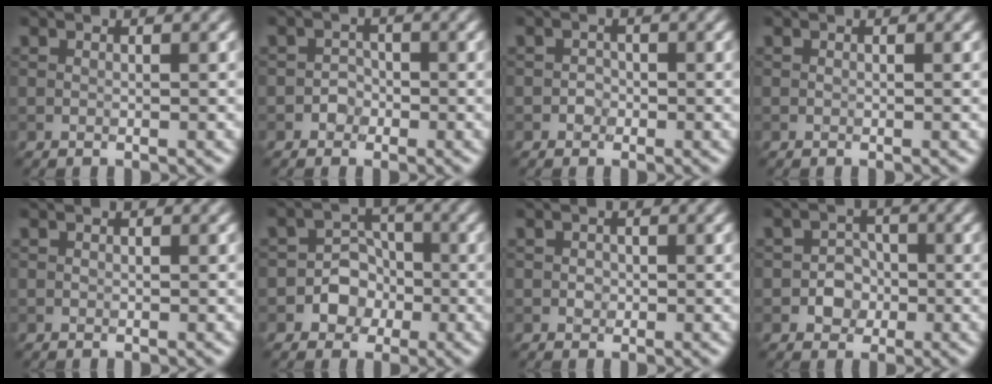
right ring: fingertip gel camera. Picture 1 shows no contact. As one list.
[{"total": 1.2, "force": [-0.6, 1.0, 0.2], "torque": [0.004, 0.005, -0.010]}, {"total": 0.8, "force": [-0.4, 0.7, 0.1], "torque": [0.003, 0.000, -0.007]}, {"total": 0.0}, {"total": 0.0}, {"total": 3.2, "force": [-1.1, 2.8, 1.0], "torque": [0.016, 0.009, -0.033]}, {"total": 0.7, "force": [-0.1, 0.6, 0.3], "torque": [-0.001, -0.002, -0.004]}, {"total": 2.2, "force": [-0.6, 2.0, 0.8], "torque": [-0.002, 0.003, -0.013]}]